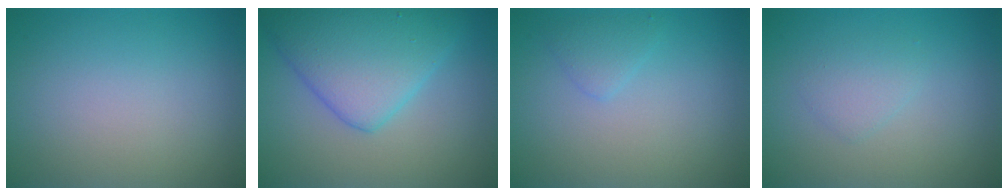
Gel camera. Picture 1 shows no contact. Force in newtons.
{"total": 6.7, "press": 6.7, "slide": 0.1}
{"total": 1.3, "press": 1.3, "slide": 0.1}
{"total": 1.4, "press": 1.4, "slide": 0.1}